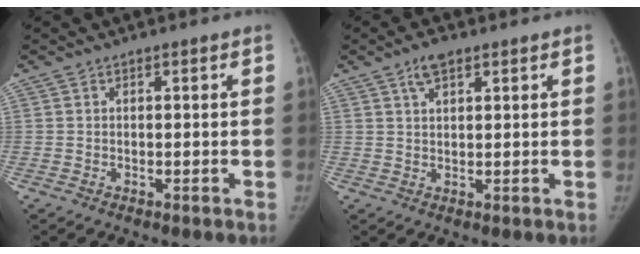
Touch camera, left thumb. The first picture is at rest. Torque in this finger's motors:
{"motor_torque": [0.30, 0.11, 0.33, -0.63, 0.10]}